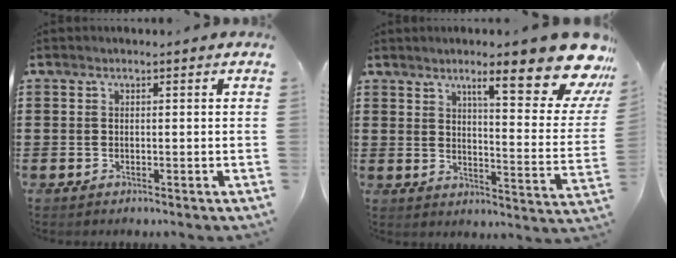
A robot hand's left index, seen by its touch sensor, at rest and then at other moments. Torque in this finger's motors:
{"motor_torque": [2.14, 0.00, 1.02, 0.21]}